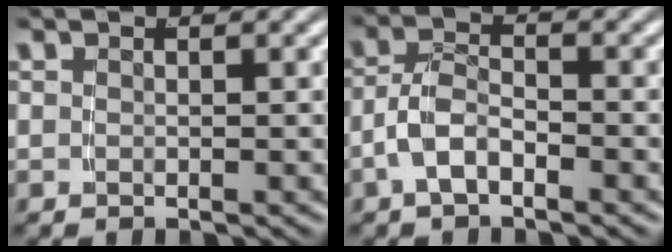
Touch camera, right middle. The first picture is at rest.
{"total": 3.4, "force": [-1.8, 1.8, 2.2], "torque": [-0.048, -0.008, -0.030]}